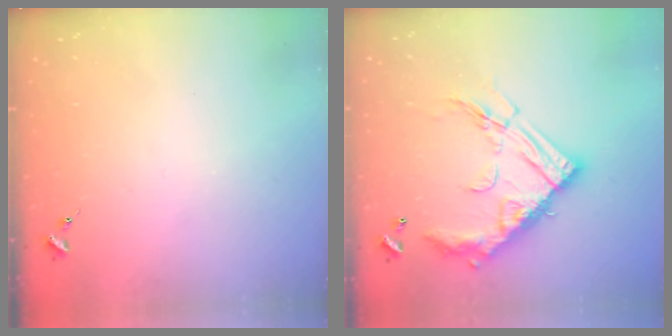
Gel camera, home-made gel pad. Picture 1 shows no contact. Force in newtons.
{"total": 20.3, "press": 20.2, "slide": 1.9}